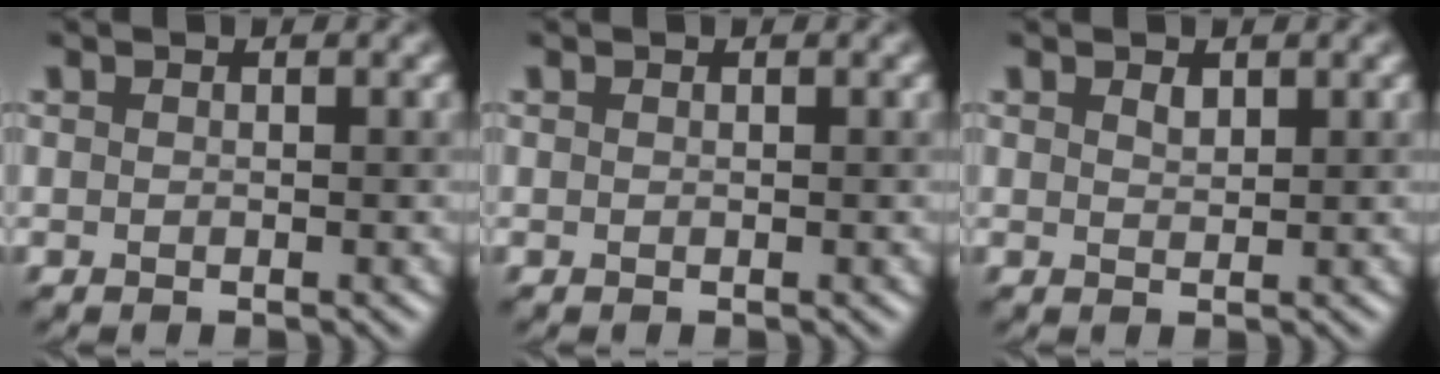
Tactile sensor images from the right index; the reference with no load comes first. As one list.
[{"total": 0.0}, {"total": 0.9, "force": [0.7, 0.4, 0.4], "torque": [-0.009, -0.001, 0.014]}]